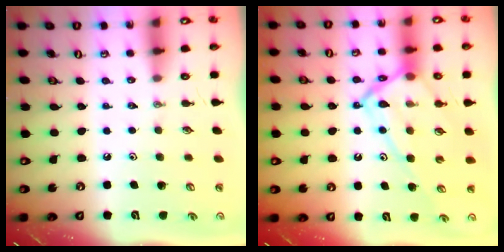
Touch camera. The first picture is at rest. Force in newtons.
{"total": 15.2, "press": 15.1, "slide": 1.4}